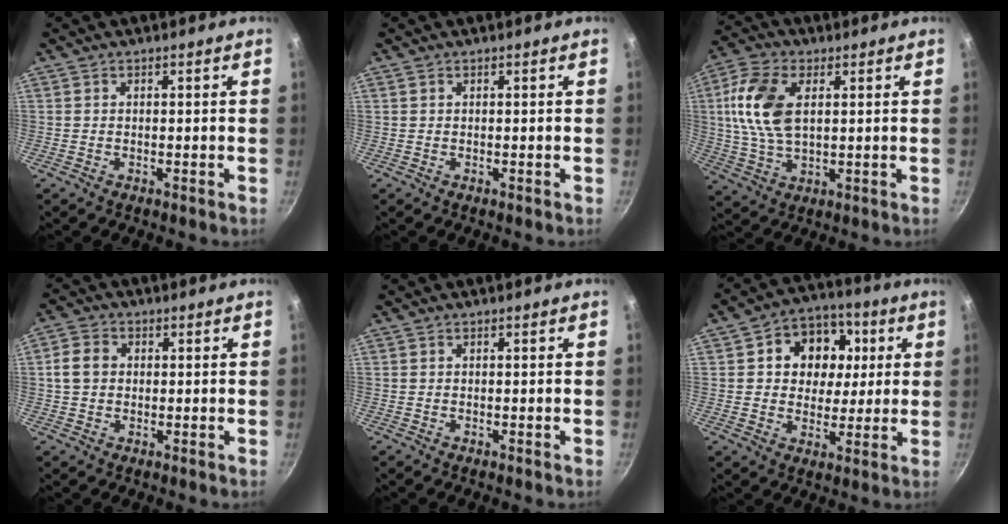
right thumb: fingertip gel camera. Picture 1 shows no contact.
{"total": 0.0}
{"total": 12.6, "force": [2.7, 7.2, 10.0], "torque": [-0.195, 0.003, 0.048]}
{"total": 4.9, "force": [0.5, 4.0, 2.8], "torque": [-0.043, 0.008, 0.000]}
{"total": 0.0}
{"total": 13.1, "force": [3.0, 10.9, 6.6], "torque": [-0.073, 0.003, 0.038]}